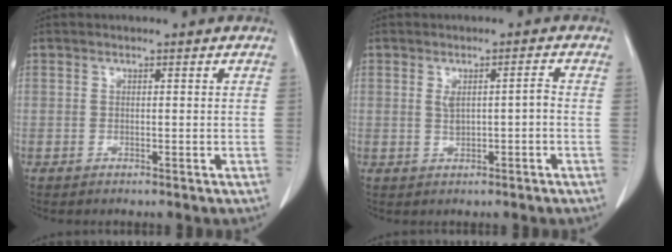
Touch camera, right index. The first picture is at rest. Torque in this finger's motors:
{"motor_torque": [0.03, 0.01, 0.04, 0.01]}